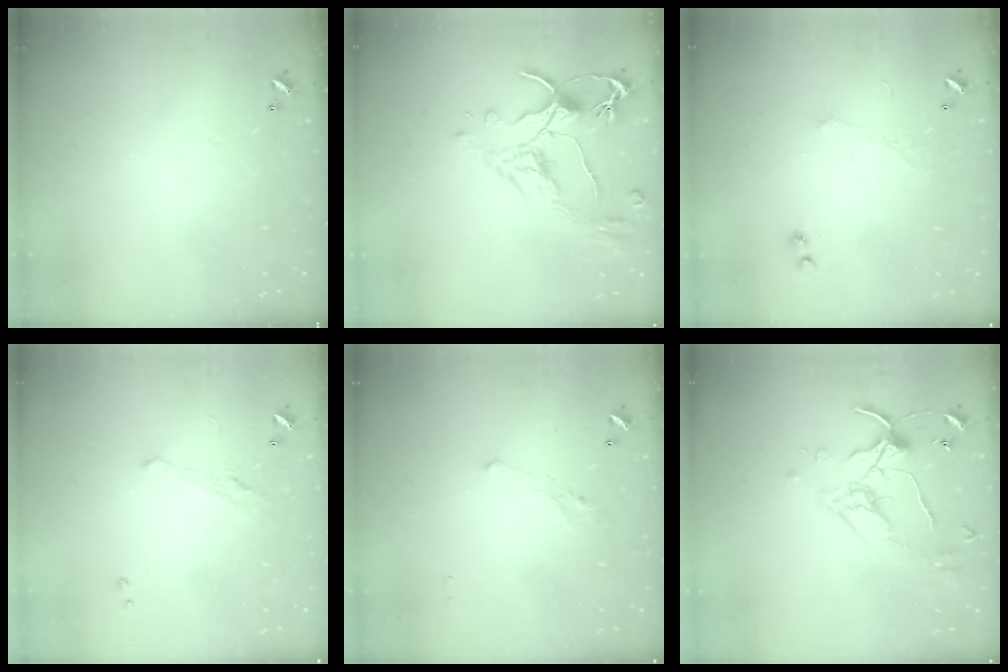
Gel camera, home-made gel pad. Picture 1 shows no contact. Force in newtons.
{"total": 2.5, "press": 2.1, "slide": 1.2}
{"total": 1.2, "press": 1.0, "slide": 0.8}
{"total": 2.3, "press": 2.1, "slide": 0.8}
{"total": 0.8, "press": 0.4, "slide": 0.7}
{"total": 4.0, "press": 3.9, "slide": 0.5}